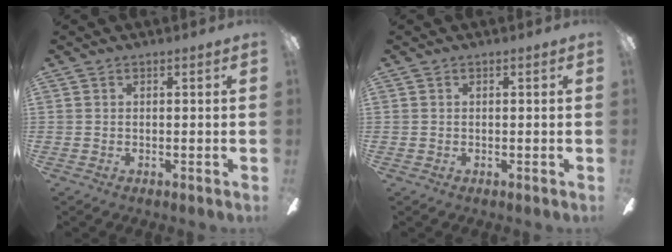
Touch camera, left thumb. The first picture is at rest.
{"total": 0.5, "force": [-0.2, 0.5, 0.2], "torque": [-0.002, 0.003, -0.005]}